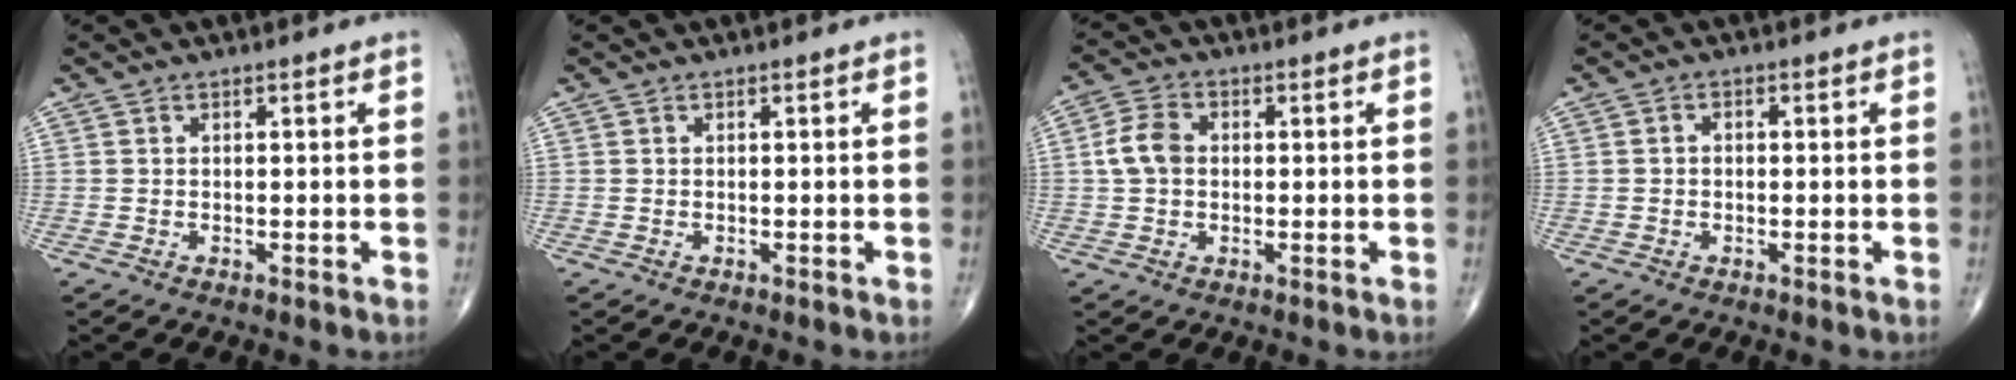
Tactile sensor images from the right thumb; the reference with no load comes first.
{"total": 0.0}
{"total": 5.6, "force": [0.3, 4.1, 3.8], "torque": [-0.074, 0.012, -0.001]}
{"total": 1.2, "force": [-0.1, 0.9, 0.8], "torque": [-0.008, 0.006, -0.004]}